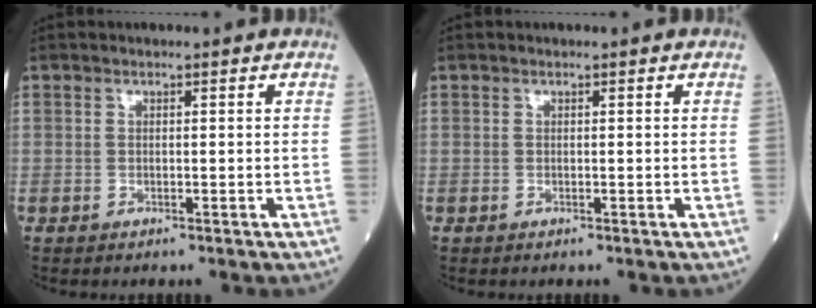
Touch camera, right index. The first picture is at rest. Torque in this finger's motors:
{"motor_torque": [0.00, 0.00, -0.03, -0.01]}